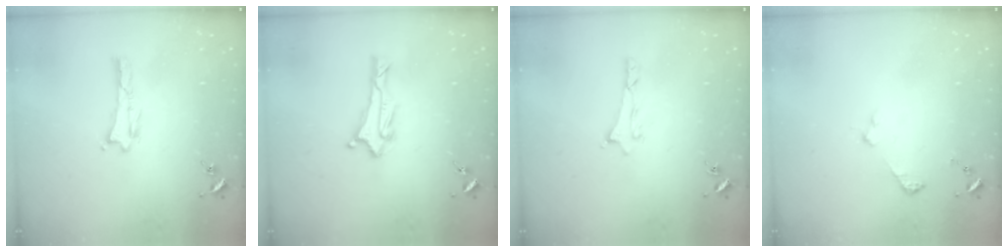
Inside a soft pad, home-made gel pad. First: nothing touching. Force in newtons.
{"total": 2.0, "press": 1.8, "slide": 0.8}
{"total": 0.6, "press": 0.5, "slide": 0.2}
{"total": 2.9, "press": 2.9, "slide": 0.3}